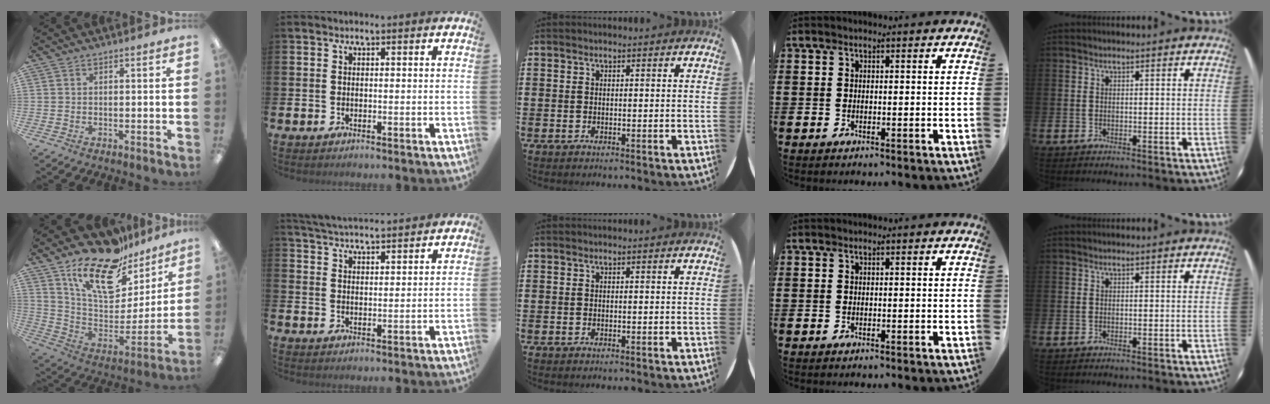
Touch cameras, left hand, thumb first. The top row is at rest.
{"thumb": {"total": 20.2, "force": [14.1, 9.6, 10.9], "torque": [-0.182, -0.095, 0.248]}, "index": {"total": 4.6, "force": [4.6, 0.1, 0.2], "torque": [-0.023, -0.027, 0.083]}}